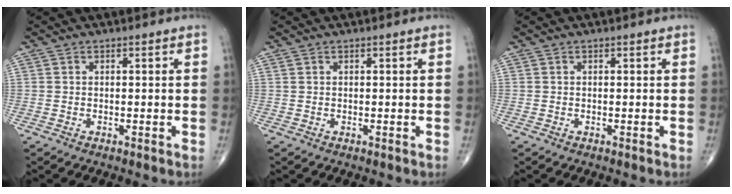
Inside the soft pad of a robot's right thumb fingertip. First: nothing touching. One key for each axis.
{"total": 0.0}
{"total": 0.0}